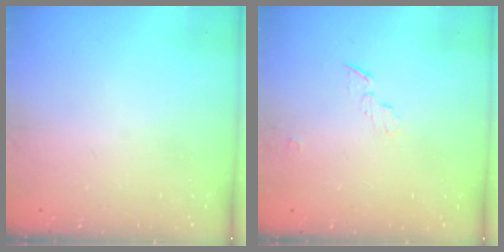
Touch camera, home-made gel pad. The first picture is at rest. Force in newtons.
{"total": 3.9, "press": 3.9, "slide": 0.3}